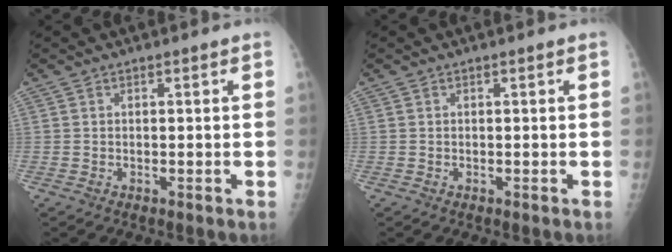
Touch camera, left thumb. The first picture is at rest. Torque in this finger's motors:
{"motor_torque": [0.00, 0.00, 0.00, 0.00, 0.00]}